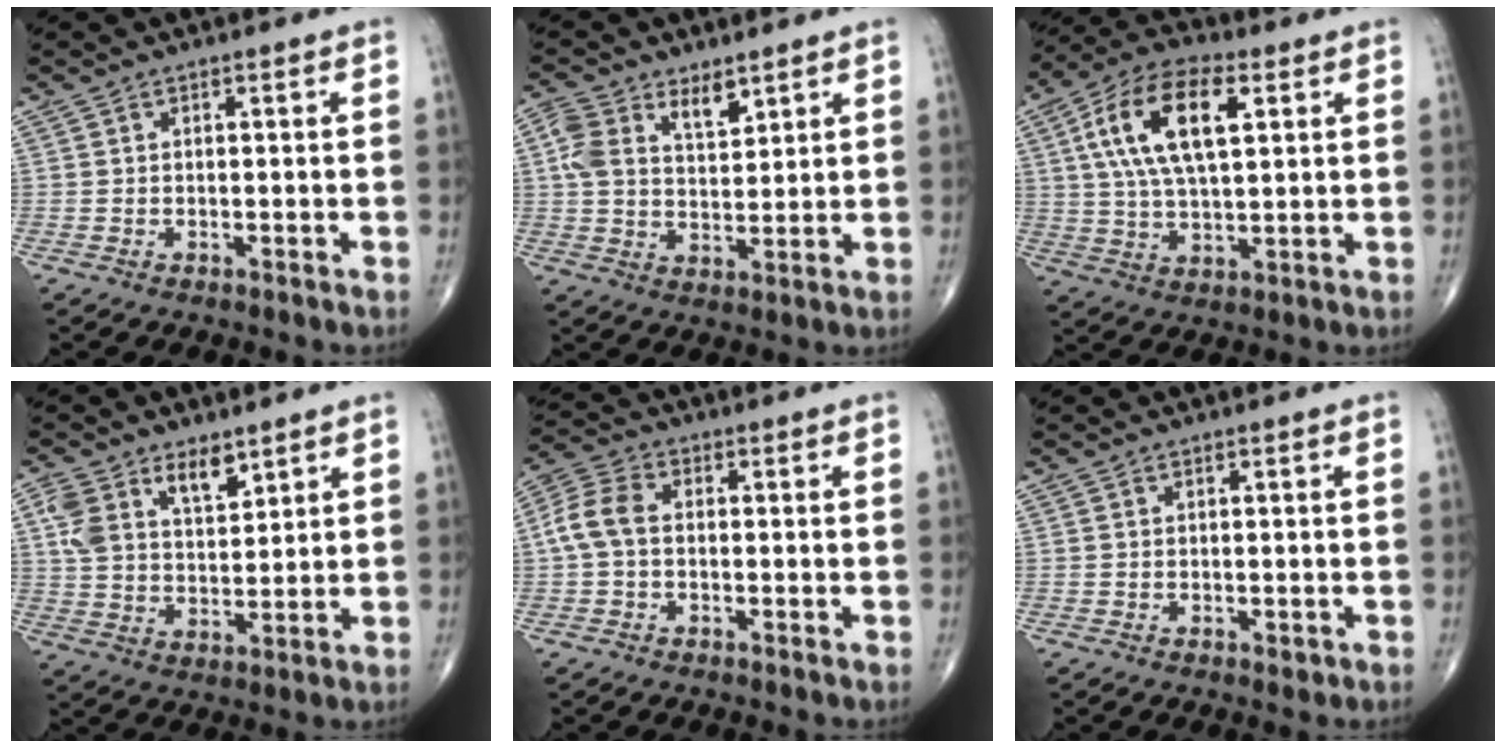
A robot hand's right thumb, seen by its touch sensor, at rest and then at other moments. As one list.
[{"total": 8.4, "force": [4.2, 4.8, 5.5], "torque": [-0.083, -0.010, 0.080]}, {"total": 16.0, "force": [4.7, 7.3, 13.4], "torque": [-0.253, 0.008, 0.082]}, {"total": 9.7, "force": [5.2, 5.2, 6.3], "torque": [-0.100, -0.020, 0.103]}, {"total": 6.5, "force": [-0.2, 4.3, 4.9], "torque": [-0.104, 0.019, -0.013]}, {"total": 0.7, "force": [-0.2, 0.5, 0.6], "torque": [-0.002, -0.001, -0.002]}]